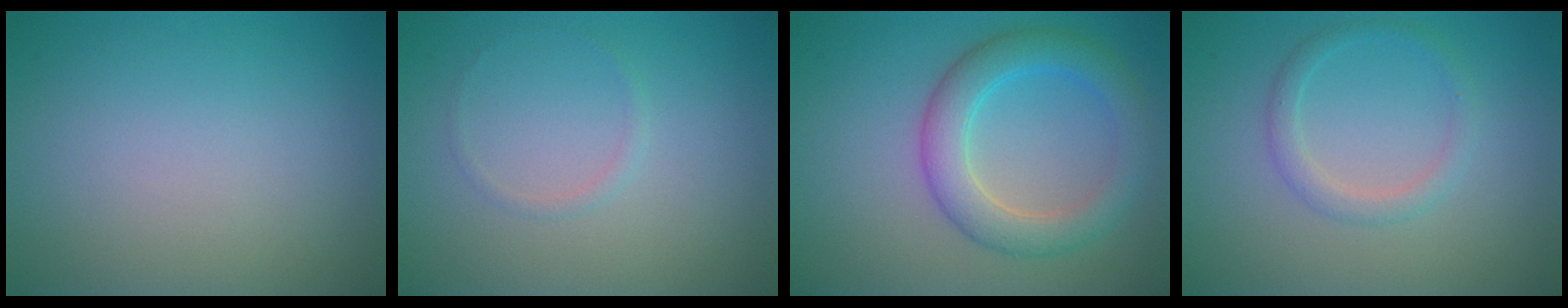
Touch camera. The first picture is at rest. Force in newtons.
{"total": 0.7, "press": 0.7, "slide": 0.1}
{"total": 4.7, "press": 4.7, "slide": 0.2}
{"total": 1.9, "press": 1.8, "slide": 0.1}